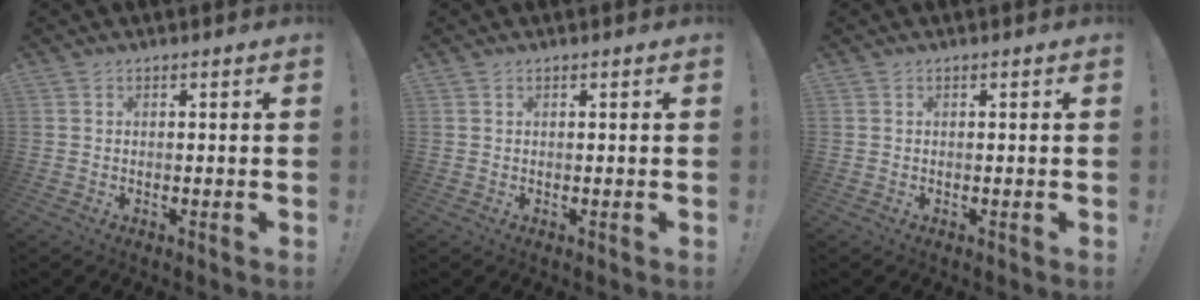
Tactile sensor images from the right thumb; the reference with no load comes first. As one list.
[{"total": 0.0}, {"total": 0.0}]